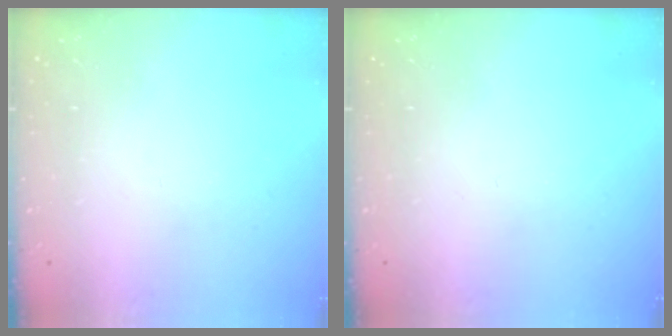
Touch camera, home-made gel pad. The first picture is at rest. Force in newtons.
{"total": 0.0}